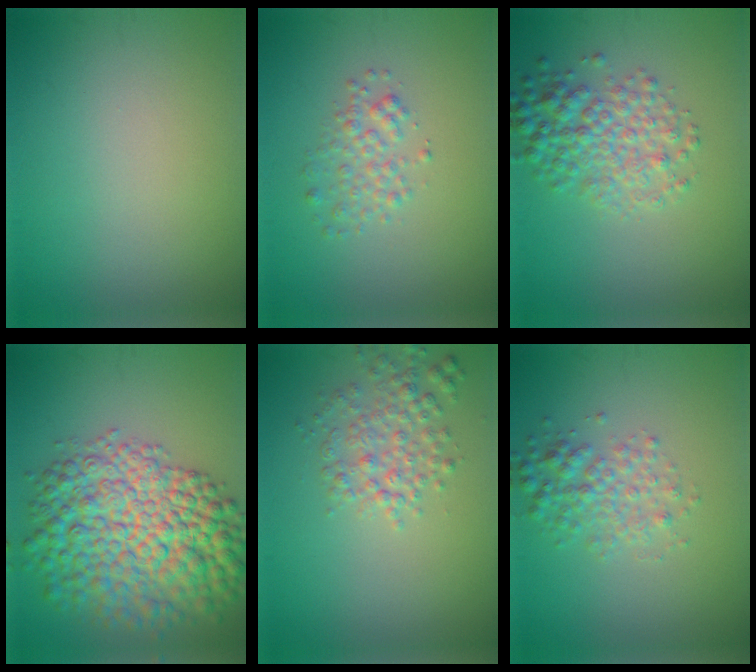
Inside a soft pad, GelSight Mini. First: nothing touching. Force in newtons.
{"total": 2.0, "press": 2.0, "slide": 0.1}
{"total": 4.5, "press": 4.5, "slide": 0.1}
{"total": 11.3, "press": 11.3, "slide": 0.3}
{"total": 3.1, "press": 3.1, "slide": 0.2}
{"total": 3.0, "press": 3.0, "slide": 0.1}